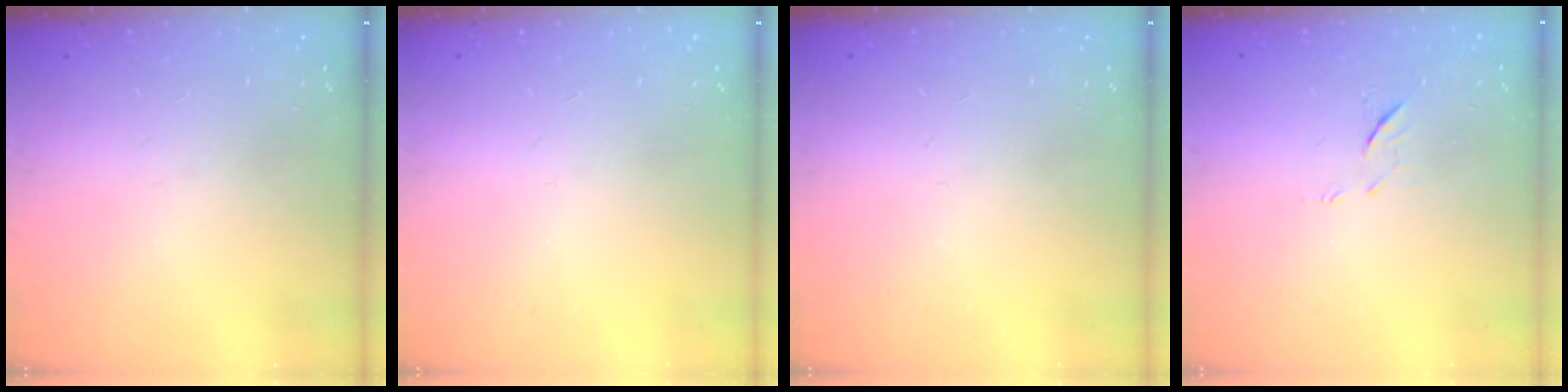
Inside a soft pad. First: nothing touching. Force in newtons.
{"total": 0.0}
{"total": 0.0}
{"total": 6.7, "press": 6.6, "slide": 1.1}